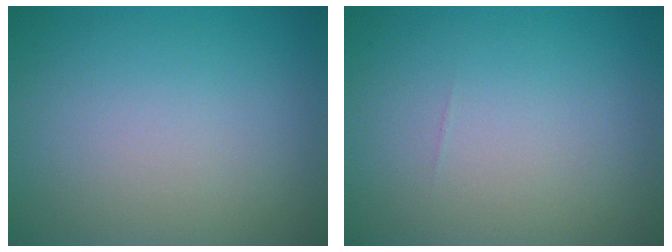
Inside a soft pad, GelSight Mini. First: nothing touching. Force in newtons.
{"total": 0.0}